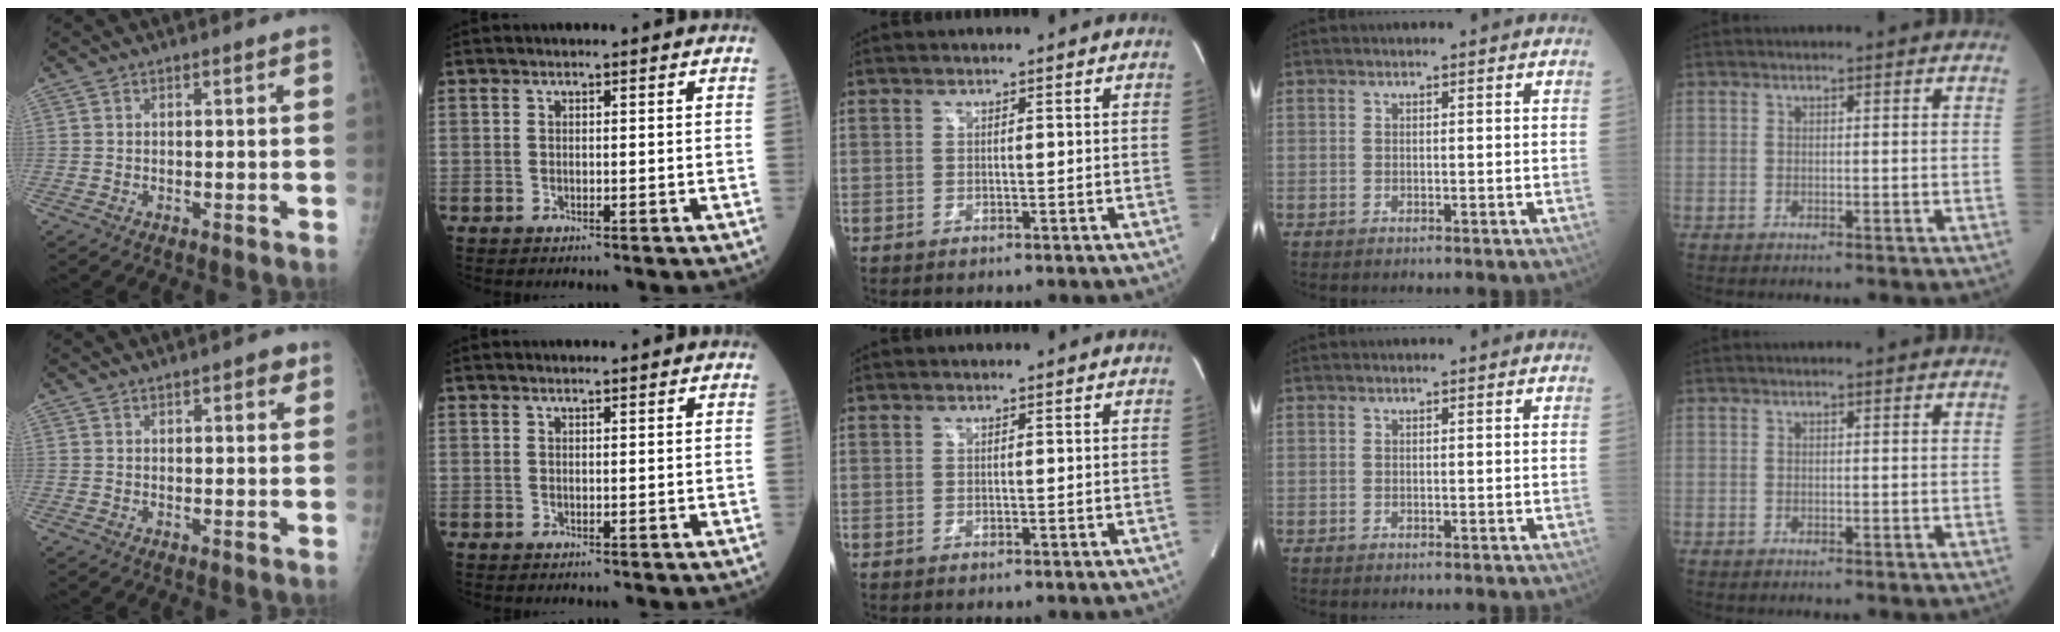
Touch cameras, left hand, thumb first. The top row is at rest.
{"thumb": {"total": 3.2, "force": [2.0, 1.2, 2.1], "torque": [-0.016, -0.007, 0.023]}, "index": {"total": 1.8, "force": [1.7, 0.1, 0.6], "torque": [-0.009, 0.013, 0.024]}}